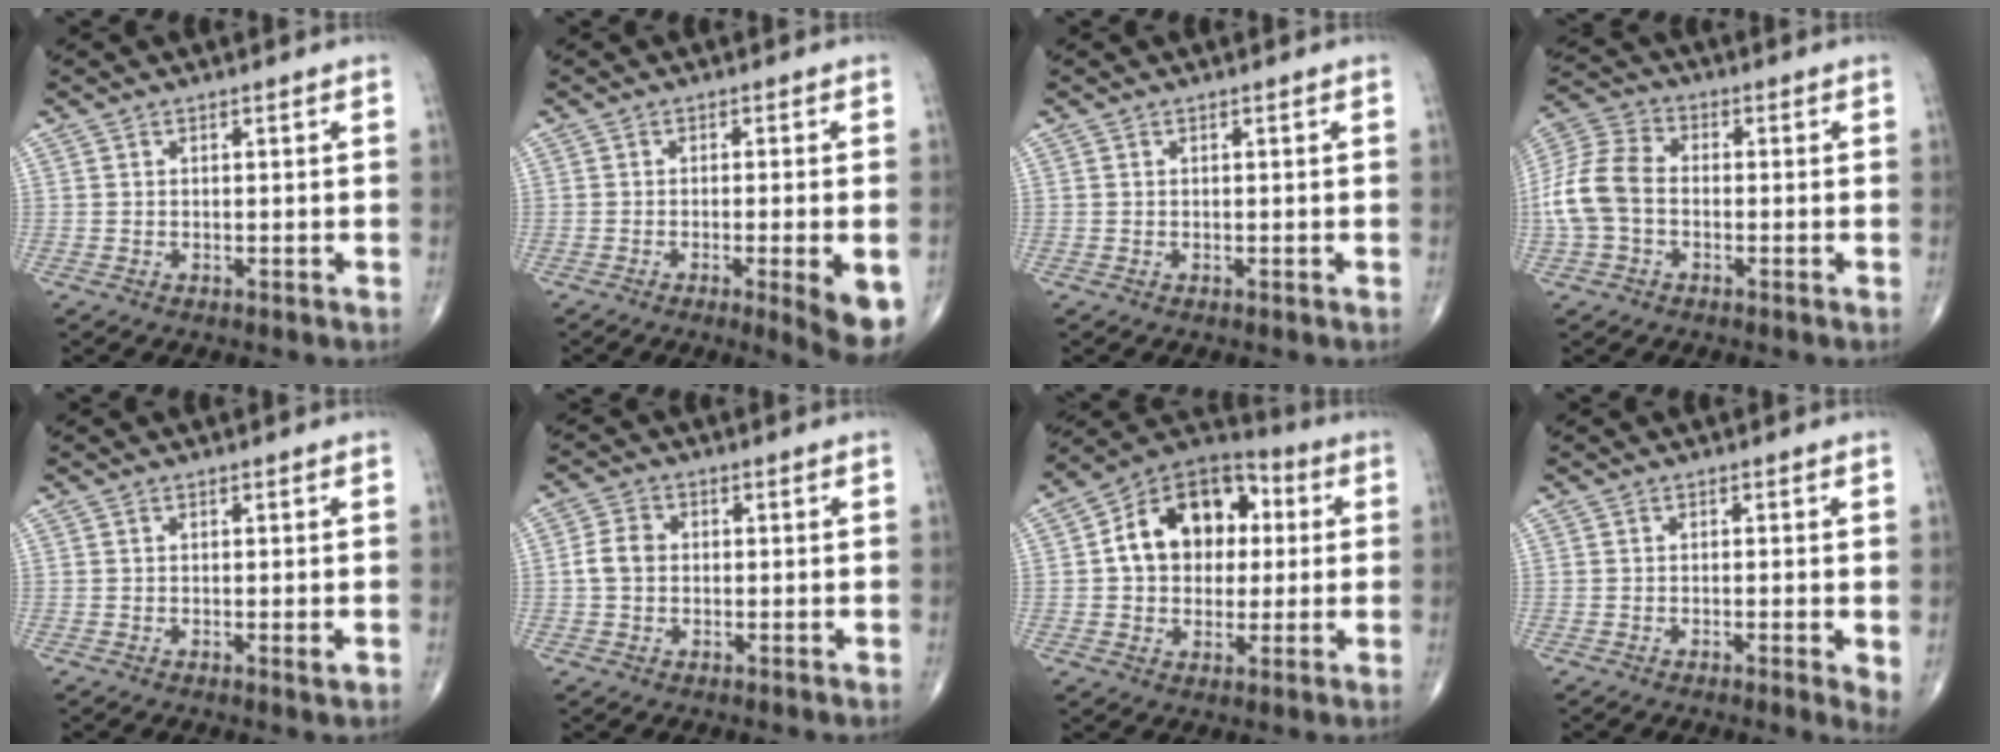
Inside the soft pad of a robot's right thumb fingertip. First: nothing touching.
{"total": 8.6, "force": [-3.1, 1.2, 8.0], "torque": [-0.104, -0.011, -0.041]}
{"total": 0.0}
{"total": 10.5, "force": [-1.5, 7.4, 7.4], "torque": [-0.159, 0.029, -0.041]}
{"total": 1.2, "force": [-0.2, 0.1, 1.2], "torque": [-0.016, -0.005, -0.003]}
{"total": 4.1, "force": [-0.1, 3.2, 2.5], "torque": [-0.047, 0.010, -0.007]}
{"total": 16.9, "force": [2.3, 12.4, 11.2], "torque": [-0.133, 0.023, 0.029]}
{"total": 3.2, "force": [-0.5, 0.5, 3.1], "torque": [-0.049, -0.011, -0.013]}